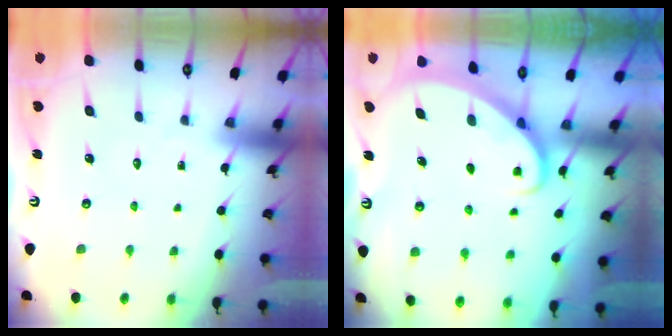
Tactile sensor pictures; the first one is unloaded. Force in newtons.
{"total": 2.7, "press": 2.7, "slide": 0.2}